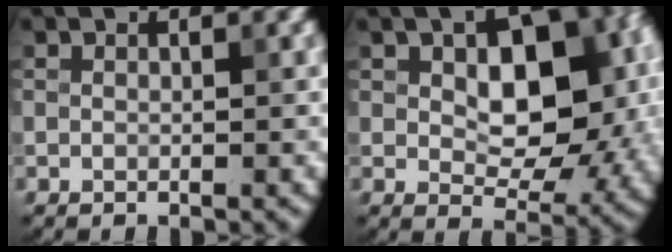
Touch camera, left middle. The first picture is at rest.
{"total": 10.4, "force": [1.8, 6.1, 8.3], "torque": [-0.113, 0.004, 0.033]}